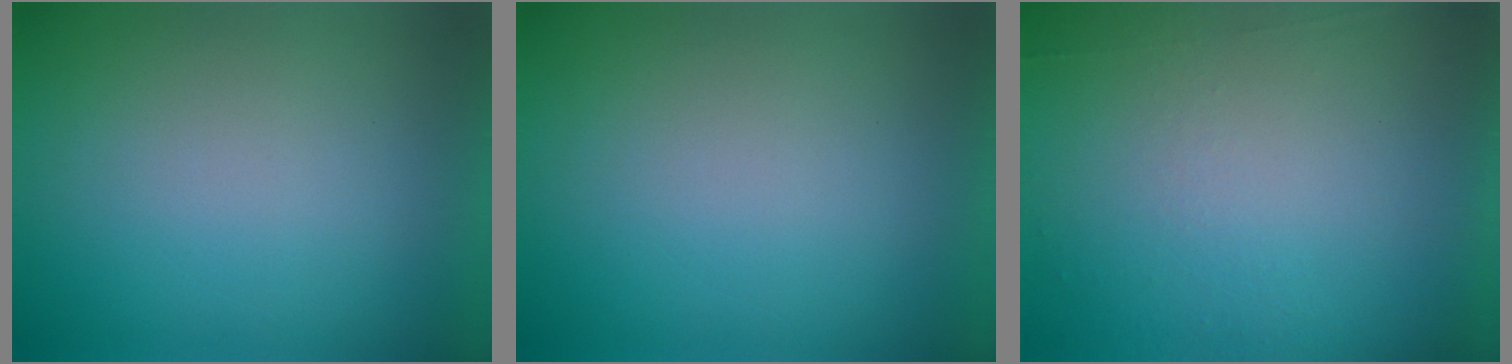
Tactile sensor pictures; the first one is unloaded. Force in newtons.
{"total": 0.0}
{"total": 5.8}